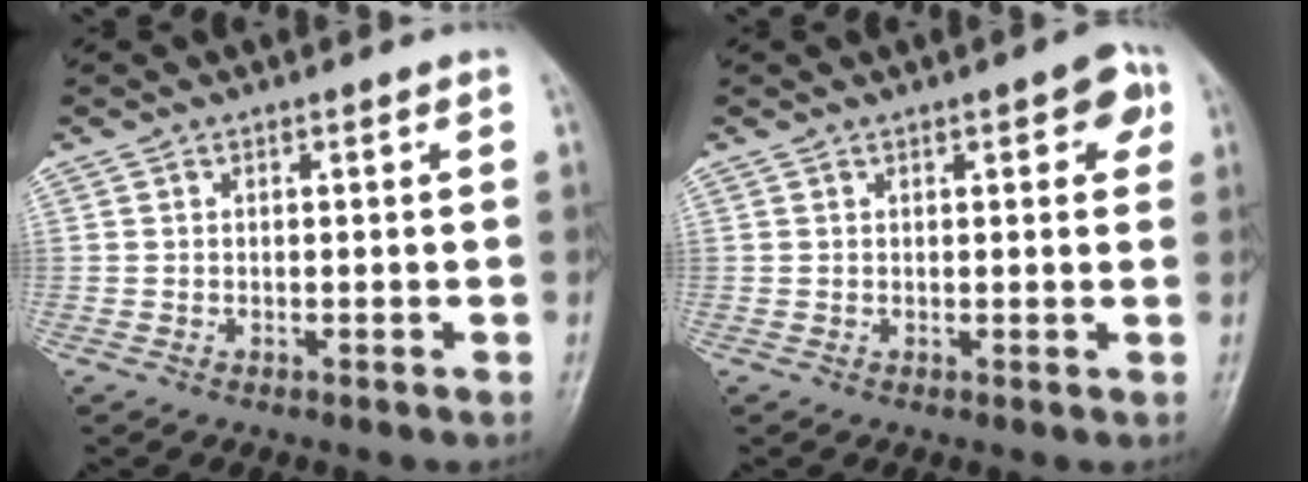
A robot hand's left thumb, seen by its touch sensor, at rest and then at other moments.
{"total": 4.6, "force": [1.9, 1.9, 3.8], "torque": [-0.028, 0.000, 0.015]}